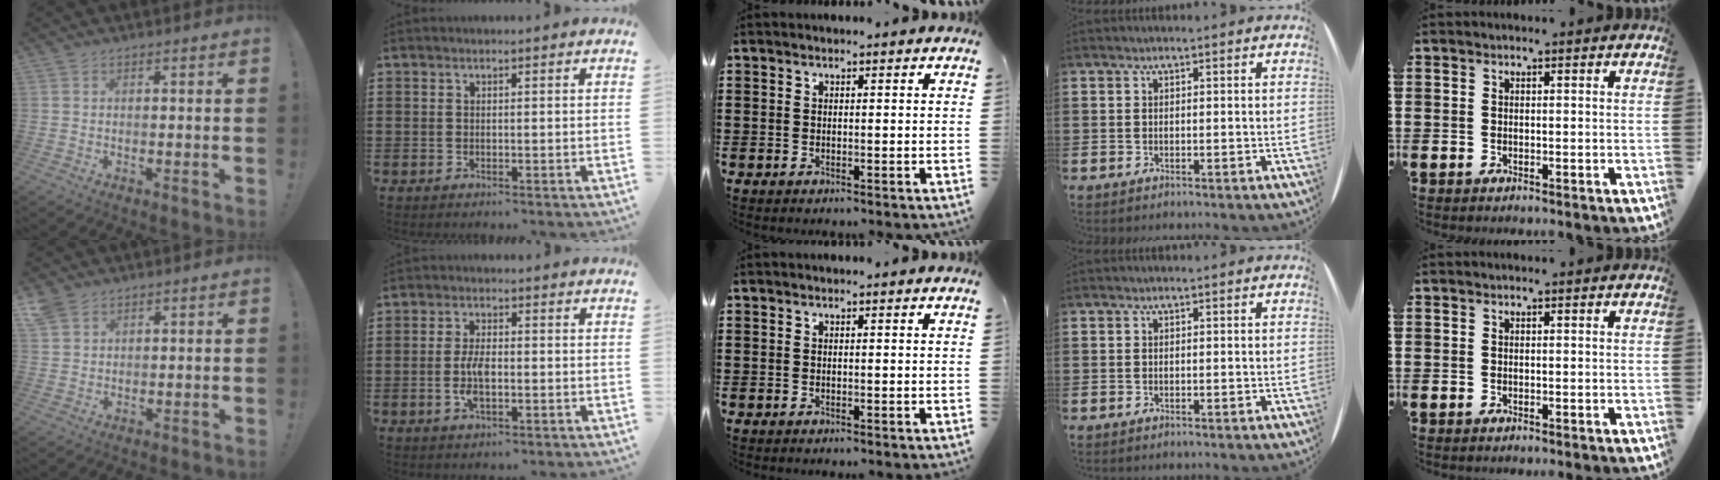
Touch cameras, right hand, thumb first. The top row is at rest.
{"thumb": {"total": 3.9, "force": [2.9, 2.1, 1.6], "torque": [-0.036, -0.010, 0.058]}, "index": {"total": 4.8, "force": [-0.9, 2.0, 4.3], "torque": [-0.098, -0.001, -0.023]}}